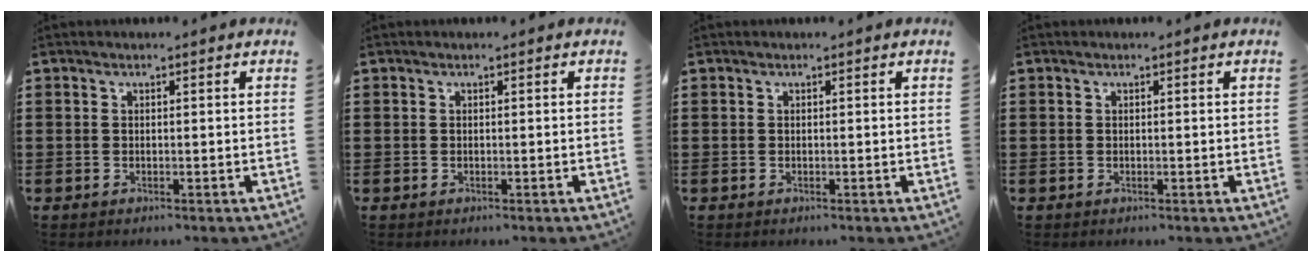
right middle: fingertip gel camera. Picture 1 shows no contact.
{"total": 0.0}
{"total": 0.0}
{"total": 0.0}